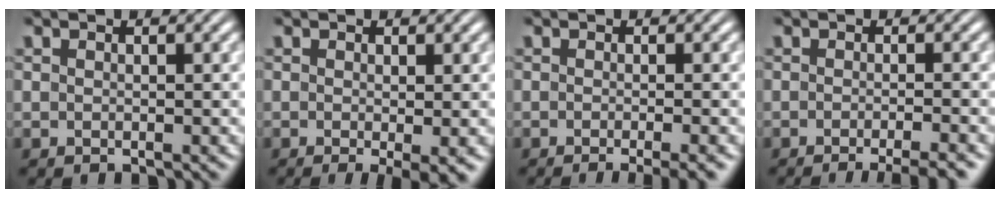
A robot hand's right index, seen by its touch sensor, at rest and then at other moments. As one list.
[{"total": 2.7, "force": [-1.3, 0.5, 2.3], "torque": [-0.030, -0.015, -0.012]}, {"total": 3.1, "force": [-2.4, 0.4, 1.9], "torque": [-0.021, -0.004, -0.035]}, {"total": 4.1, "force": [-3.3, 0.6, 2.2], "torque": [-0.024, -0.006, -0.051]}]